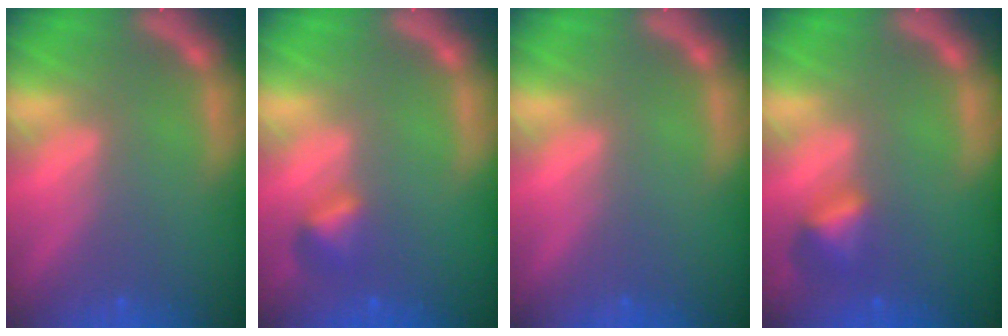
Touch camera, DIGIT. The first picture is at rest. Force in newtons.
{"total": 1.9}
{"total": 0.0}
{"total": 2.4}